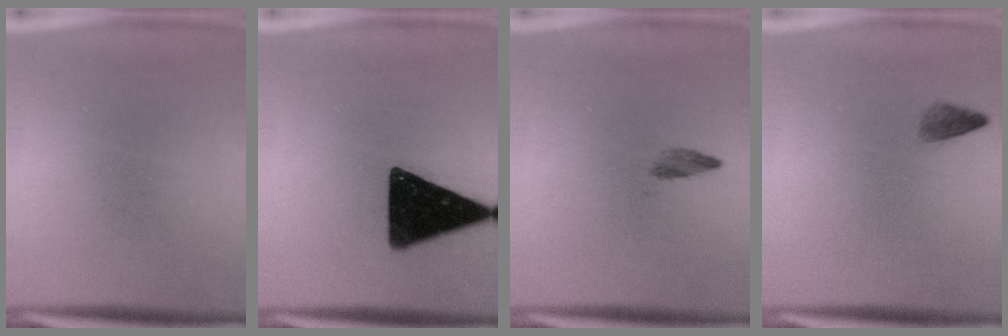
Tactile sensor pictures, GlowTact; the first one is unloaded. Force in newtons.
{"total": 17.5}
{"total": 1.4}
{"total": 1.5}